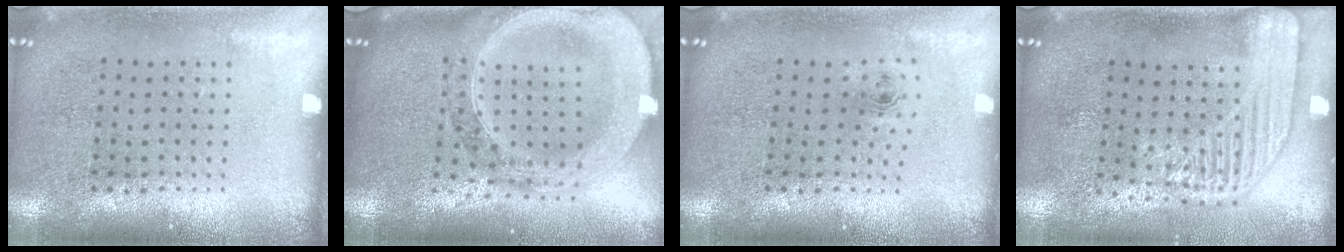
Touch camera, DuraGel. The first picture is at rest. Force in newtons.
{"total": 3.3, "press": 2.7, "slide": 1.9}
{"total": 0.7, "press": 0.3, "slide": 0.7}
{"total": 2.2, "press": 1.9, "slide": 1.2}